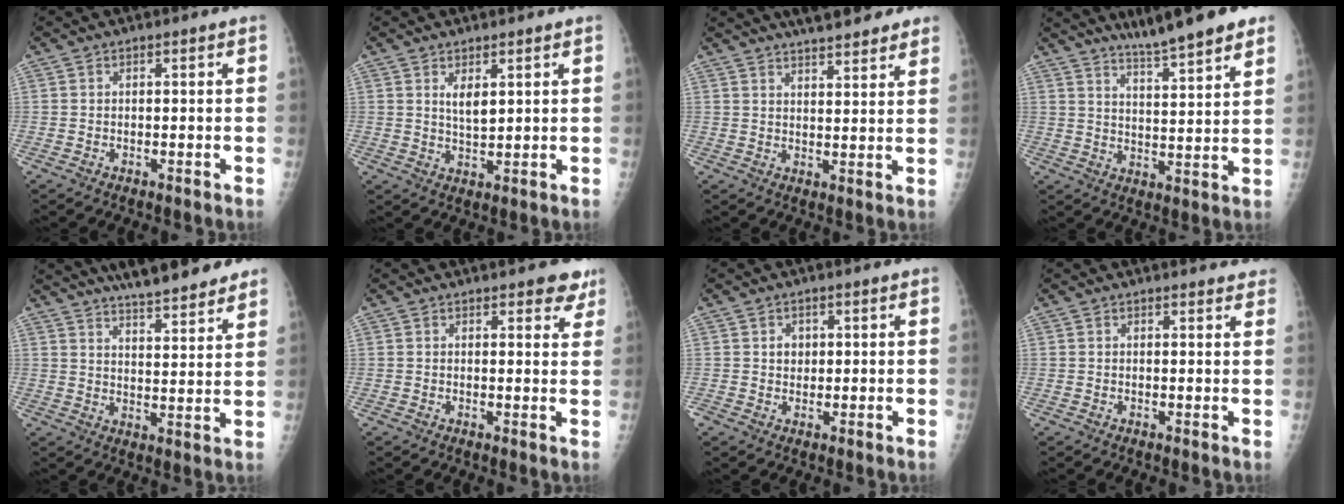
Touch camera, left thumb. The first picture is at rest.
{"total": 3.6, "force": [1.7, 1.4, 2.8], "torque": [-0.044, -0.016, 0.032]}
{"total": 12.7, "force": [10.4, 3.2, 6.6], "torque": [-0.067, -0.025, 0.132]}
{"total": 13.3, "force": [10.3, 1.4, 8.3], "torque": [-0.108, -0.046, 0.151]}
{"total": 16.5, "force": [13.6, 3.4, 8.7], "torque": [-0.105, -0.051, 0.190]}
{"total": 4.5, "force": [3.1, 2.0, 2.5], "torque": [0.003, -0.011, 0.033]}
{"total": 2.2, "force": [0.6, 1.9, 0.9], "torque": [0.001, -0.001, 0.008]}
{"total": 4.4, "force": [4.1, 1.1, 1.1], "torque": [0.009, -0.012, 0.032]}